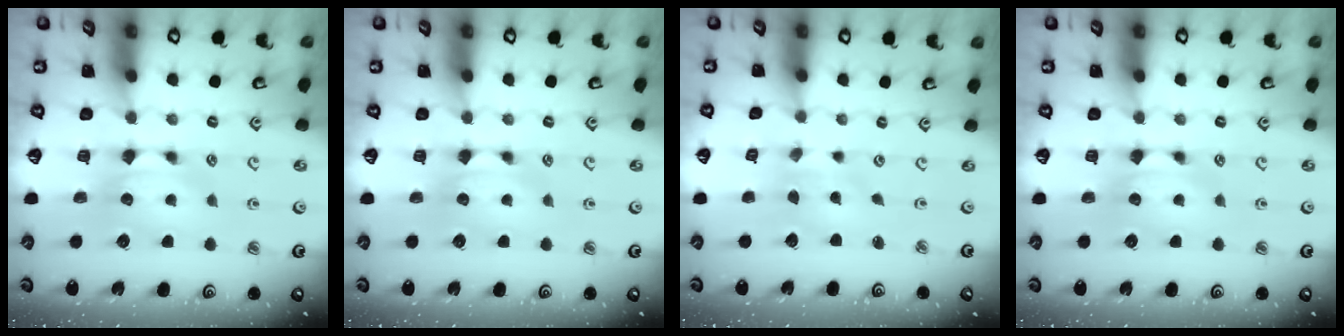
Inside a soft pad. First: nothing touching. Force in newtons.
{"total": 0.0}
{"total": 2.6, "press": 2.4, "slide": 0.9}
{"total": 0.0}